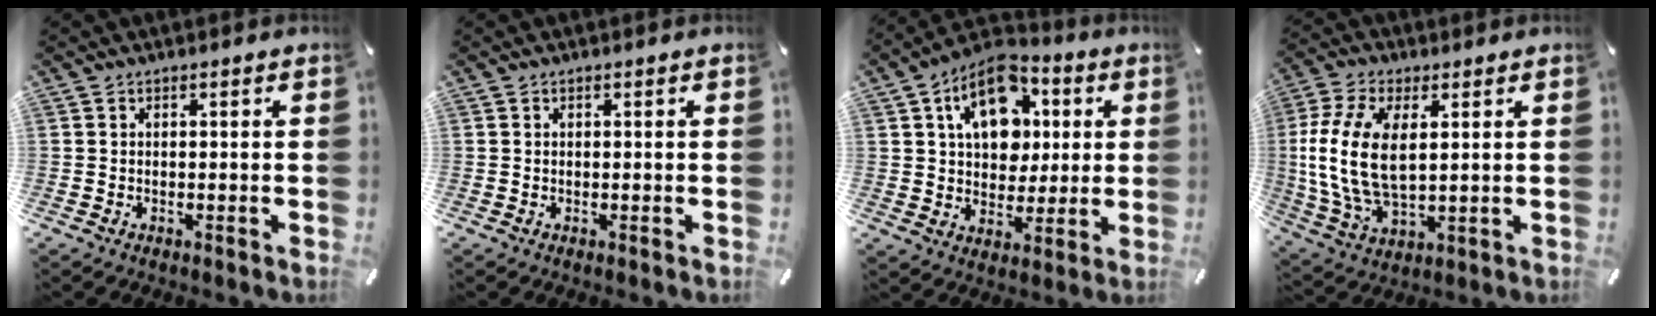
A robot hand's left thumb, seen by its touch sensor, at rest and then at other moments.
{"total": 0.0}
{"total": 15.4, "force": [4.7, 11.4, 9.2], "torque": [-0.147, -0.008, 0.087]}
{"total": 13.8, "force": [2.2, 7.7, 11.2], "torque": [-0.258, -0.006, 0.042]}